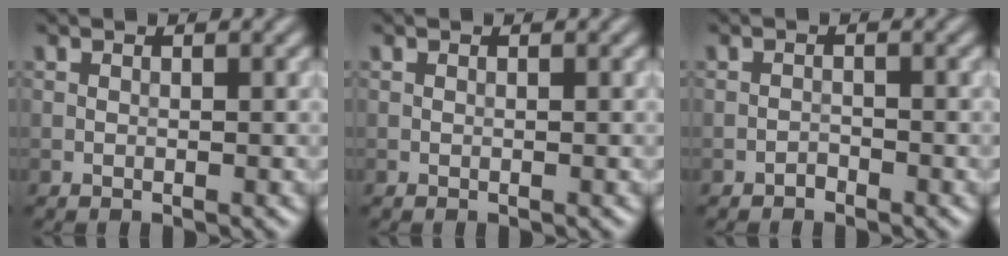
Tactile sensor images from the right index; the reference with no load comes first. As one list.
[{"total": 0.0}, {"total": 0.8, "force": [-0.7, 0.3, 0.1], "torque": [0.001, 0.001, -0.013]}]